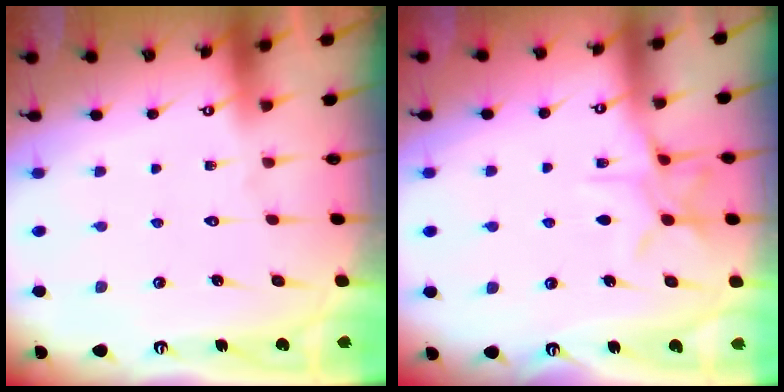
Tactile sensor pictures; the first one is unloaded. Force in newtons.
{"total": 9.0, "press": 8.9, "slide": 0.7}